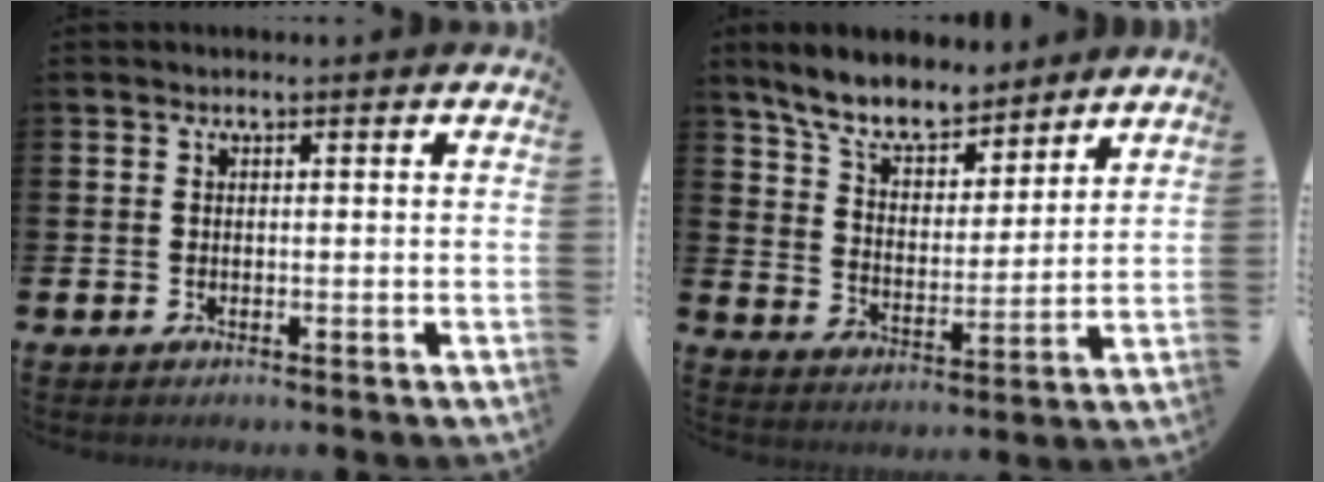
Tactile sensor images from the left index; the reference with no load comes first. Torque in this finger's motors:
{"motor_torque": [1.35, -0.79, 0.70, 0.21]}